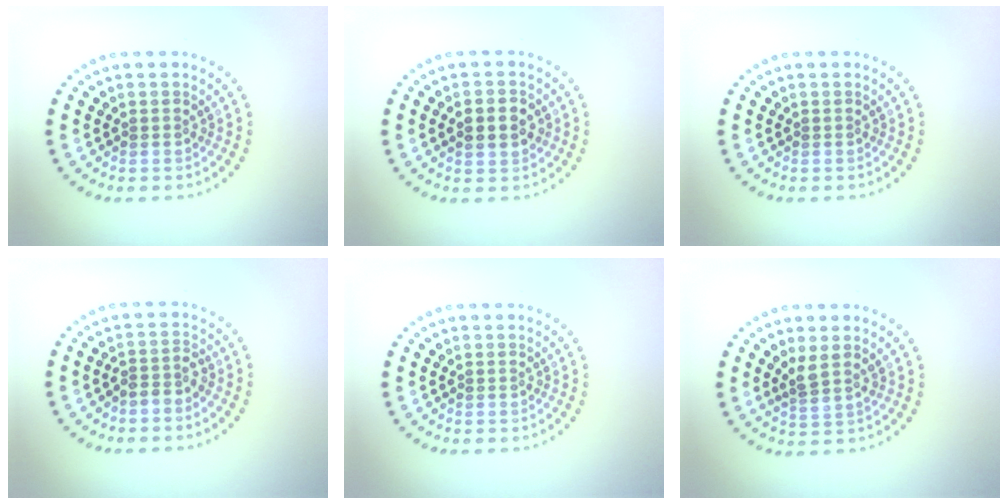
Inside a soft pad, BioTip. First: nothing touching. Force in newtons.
{"total": 3.5, "press": 3.5, "slide": 0.1}
{"total": 0.0}
{"total": 1.8, "press": 1.3, "slide": 1.2}
{"total": 0.0}
{"total": 1.9, "press": 1.4, "slide": 1.2}